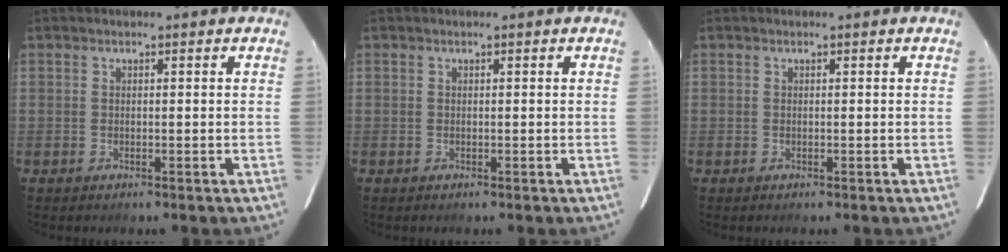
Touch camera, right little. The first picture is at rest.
{"total": 0.0}
{"total": 0.0}